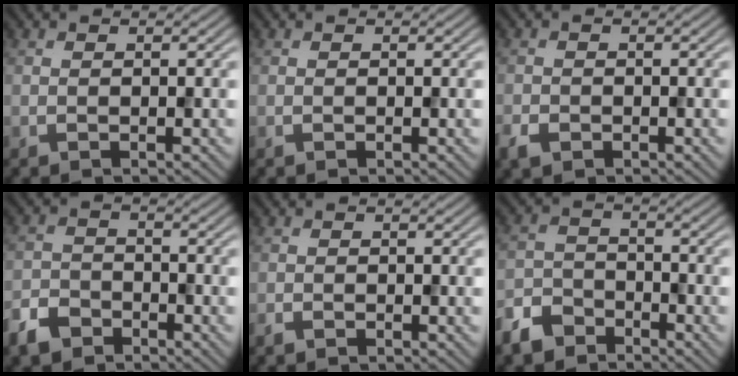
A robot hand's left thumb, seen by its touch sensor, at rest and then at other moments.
{"total": 0.0}
{"total": 2.4, "force": [-1.5, 1.6, 1.0], "torque": [-0.028, -0.009, -0.035]}
{"total": 4.4, "force": [-3.3, 2.5, 1.5], "torque": [-0.034, -0.003, -0.076]}
{"total": 1.0, "force": [-0.7, 0.5, 0.4], "torque": [-0.009, -0.003, -0.014]}
{"total": 5.5, "force": [-4.3, 3.0, 1.7], "torque": [-0.041, -0.003, -0.099]}